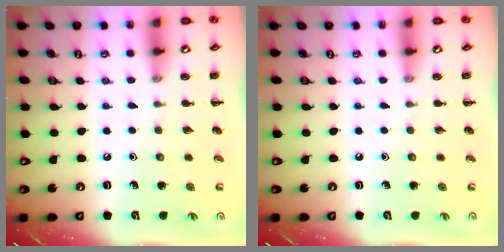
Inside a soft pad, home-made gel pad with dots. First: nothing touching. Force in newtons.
{"total": 0.0}